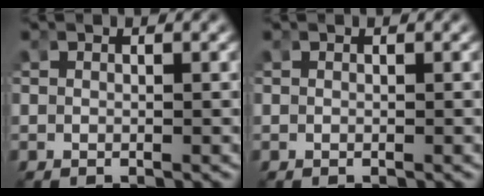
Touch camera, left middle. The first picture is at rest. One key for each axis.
{"total": 0.0}